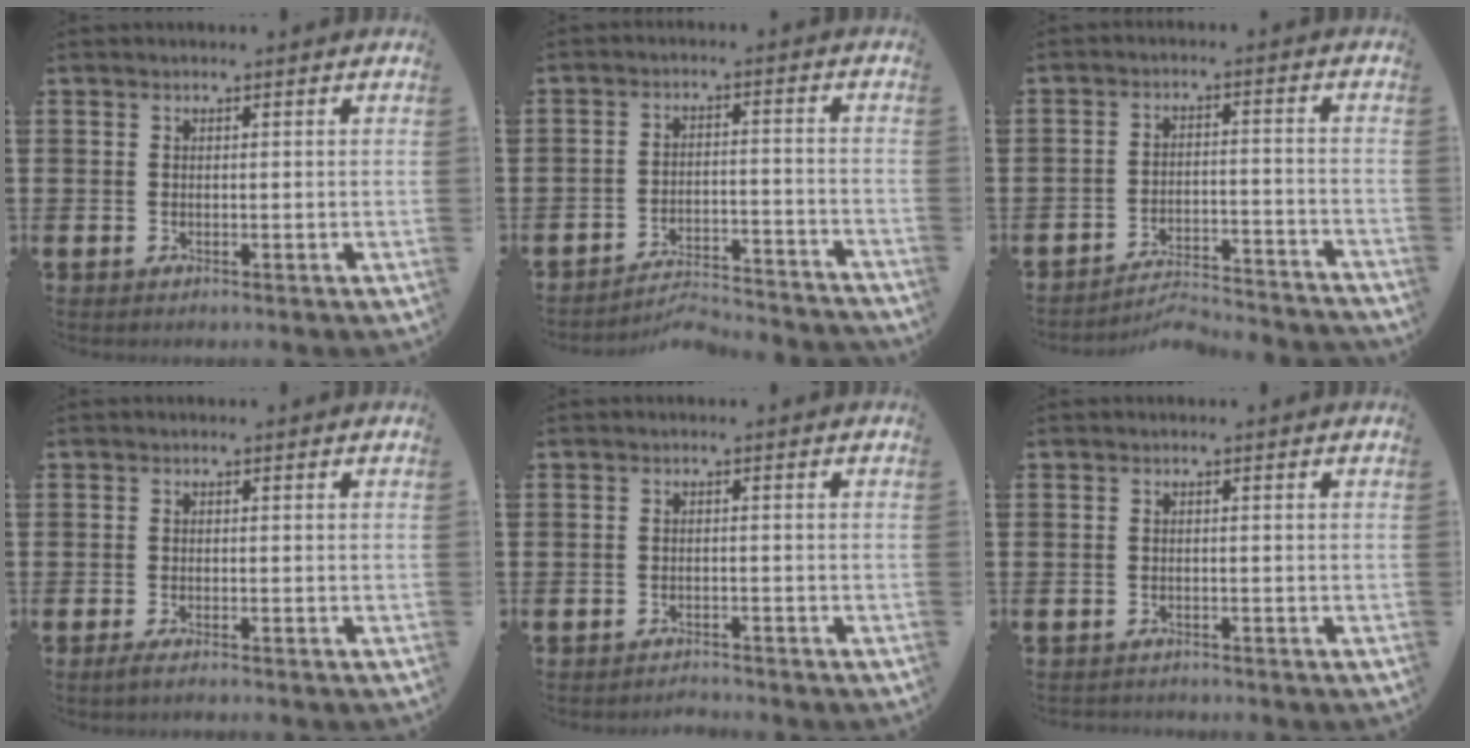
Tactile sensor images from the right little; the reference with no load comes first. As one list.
[{"total": 4.6, "force": [-4.5, 0.2, 0.8], "torque": [-0.015, 0.001, -0.092]}, {"total": 4.6, "force": [-4.6, 0.2, 0.7], "torque": [-0.015, 0.000, -0.094]}, {"total": 1.0, "force": [-0.6, 0.0, 0.7], "torque": [-0.003, -0.006, -0.014]}, {"total": 1.3, "force": [-1.3, 0.0, -0.1], "torque": [-0.002, 0.003, -0.027]}, {"total": 0.6, "force": [-0.6, 0.1, -0.1], "torque": [-0.001, -0.002, -0.013]}]